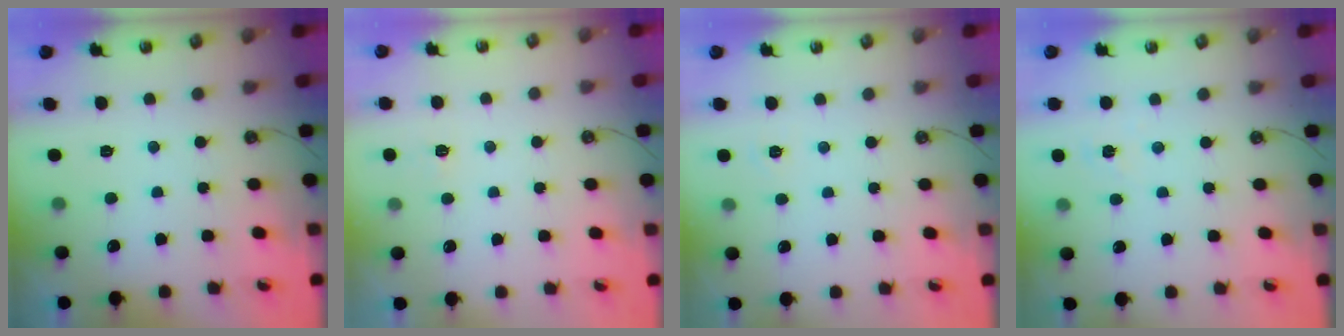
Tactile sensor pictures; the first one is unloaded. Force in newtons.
{"total": 2.5, "press": 2.4, "slide": 0.4}
{"total": 2.1, "press": 2.1, "slide": 0.3}
{"total": 3.2, "press": 3.2, "slide": 0.3}